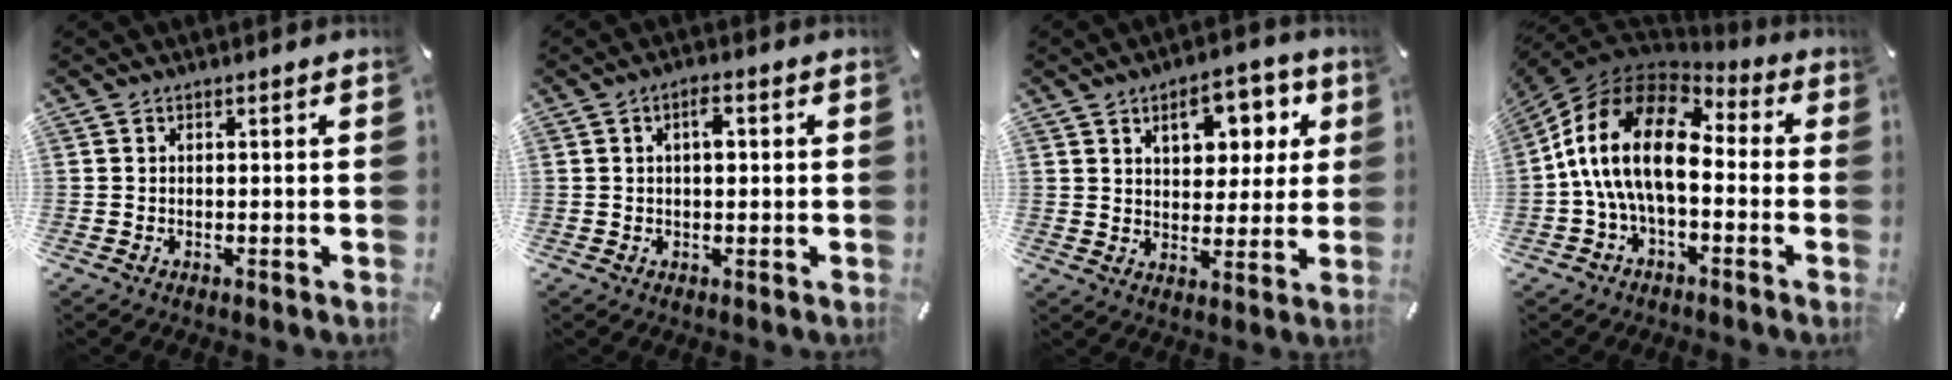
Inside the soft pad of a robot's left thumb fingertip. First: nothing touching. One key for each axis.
{"total": 3.7, "fx": 0.7, "fy": 1.8, "fz": 3.1, "tx": -0.048, "ty": 0.003, "tz": 0.005}
{"total": 10.9, "fx": 5.0, "fy": 7.1, "fz": 6.7, "tx": -0.080, "ty": -0.014, "tz": 0.079}
{"total": 18.9, "fx": -0.3, "fy": 10.8, "fz": 15.5, "tx": -0.324, "ty": 0.022, "tz": -0.010}